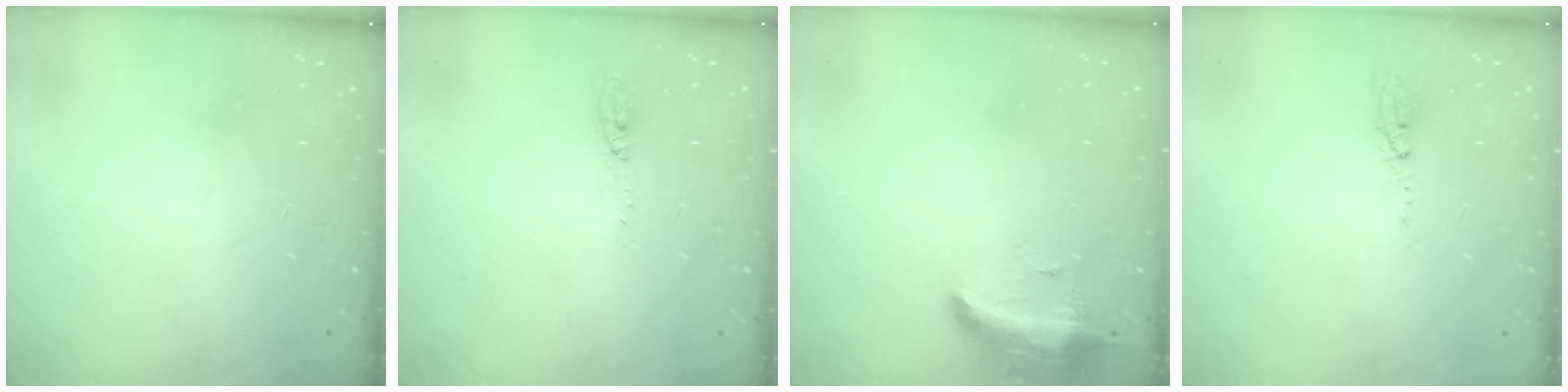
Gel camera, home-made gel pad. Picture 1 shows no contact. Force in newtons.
{"total": 3.6, "press": 3.4, "slide": 1.1}
{"total": 8.6, "press": 8.4, "slide": 1.5}
{"total": 3.5, "press": 3.1, "slide": 1.6}